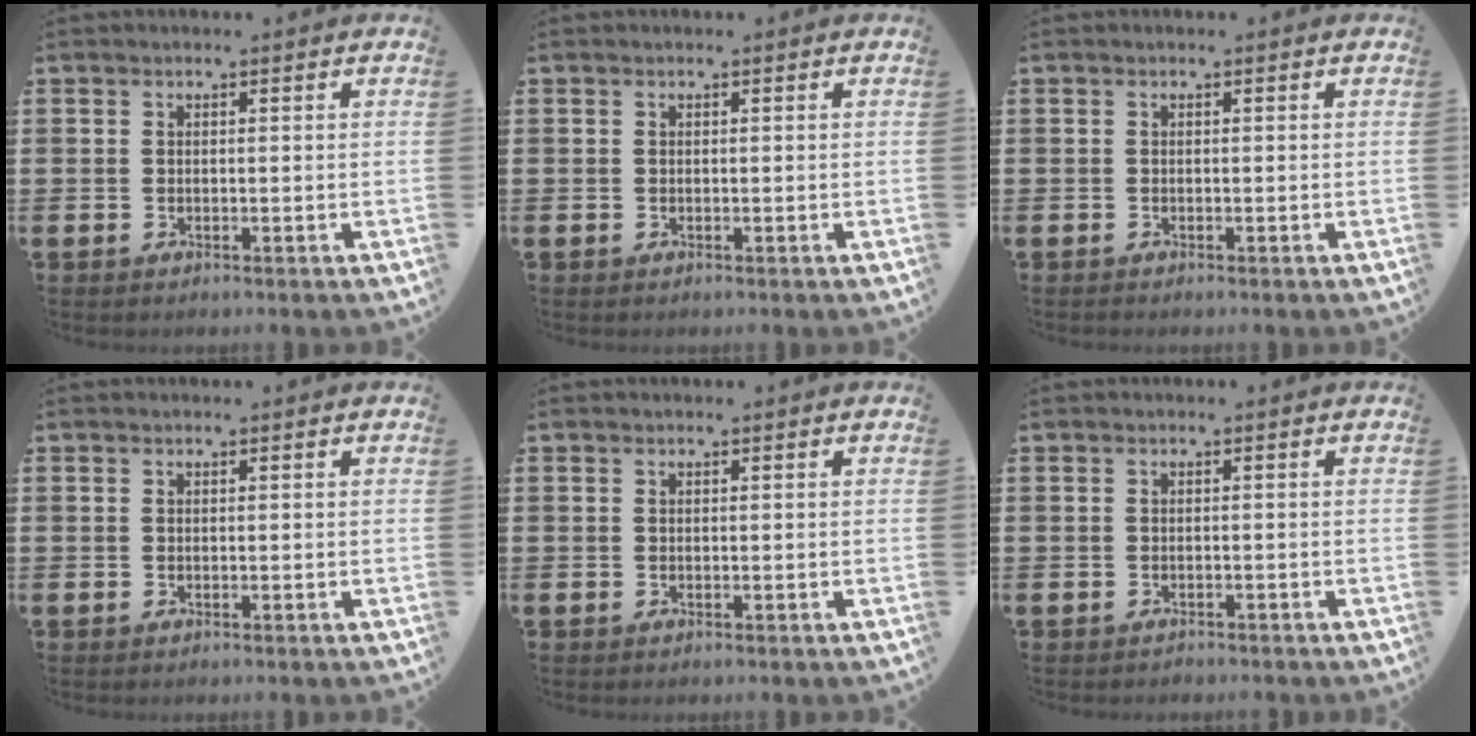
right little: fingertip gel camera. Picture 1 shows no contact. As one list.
[{"total": 0.0}, {"total": 0.0}, {"total": 0.0}, {"total": 0.0}, {"total": 0.5, "force": [-0.5, 0.1, 0.0], "torque": [-0.002, -0.002, -0.011]}]